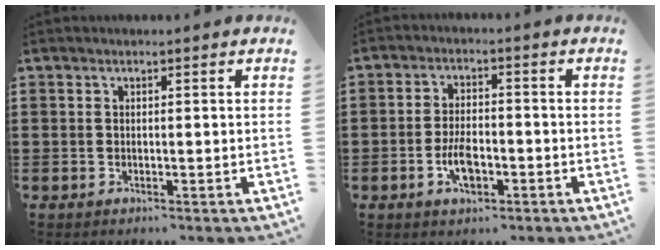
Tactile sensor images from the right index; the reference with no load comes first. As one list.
[{"total": 5.1, "force": [-1.9, 2.4, 4.1], "torque": [-0.090, 0.001, -0.038]}]